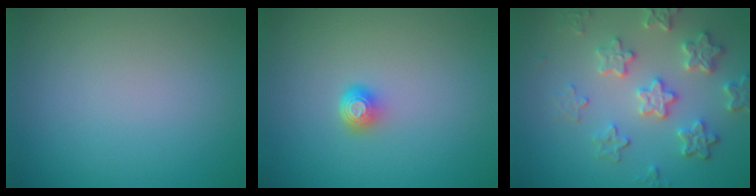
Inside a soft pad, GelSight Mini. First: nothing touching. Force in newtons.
{"total": 1.7, "press": 1.2, "slide": 1.2}
{"total": 5.4, "press": 4.3, "slide": 3.2}